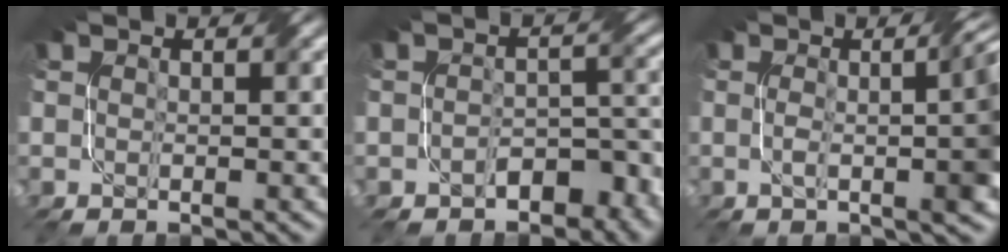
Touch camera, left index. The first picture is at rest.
{"total": 5.1, "force": [-3.0, 2.8, 3.0], "torque": [-0.032, 0.000, -0.046]}
{"total": 9.2, "force": [0.1, 3.5, 8.5], "torque": [-0.082, 0.018, -0.006]}